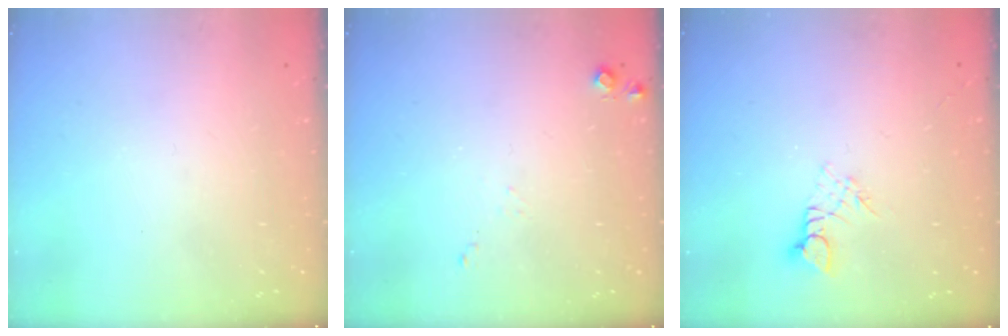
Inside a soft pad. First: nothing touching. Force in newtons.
{"total": 5.7, "press": 5.6, "slide": 0.8}
{"total": 3.3, "press": 3.3, "slide": 0.1}